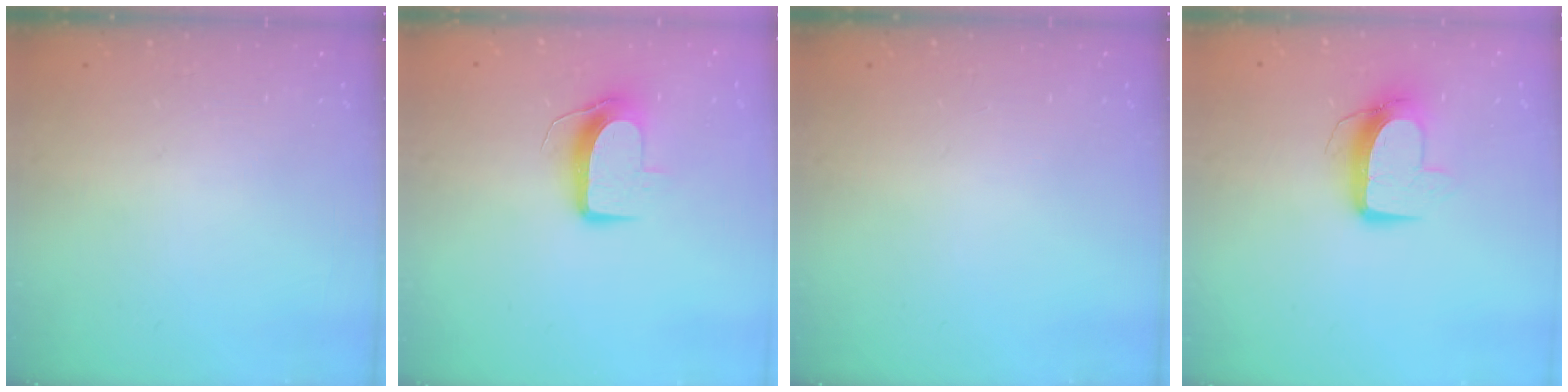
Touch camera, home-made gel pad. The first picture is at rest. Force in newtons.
{"total": 9.5, "press": 9.5, "slide": 0.3}
{"total": 0.0}
{"total": 10.2, "press": 10.2, "slide": 0.6}